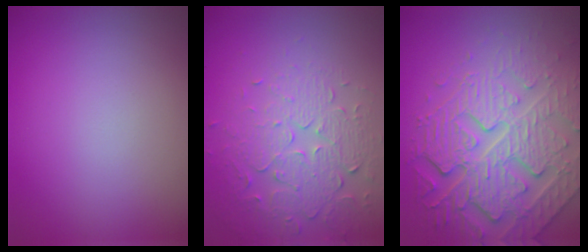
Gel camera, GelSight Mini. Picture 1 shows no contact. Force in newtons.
{"total": 5.2, "press": 3.7, "slide": 3.7}
{"total": 7.7, "press": 5.9, "slide": 4.9}